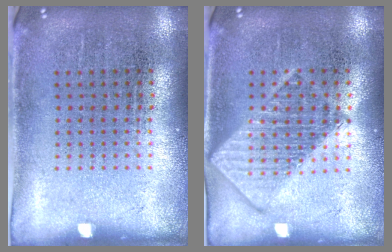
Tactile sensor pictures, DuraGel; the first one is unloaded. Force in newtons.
{"total": 3.0, "press": 2.9, "slide": 0.5}